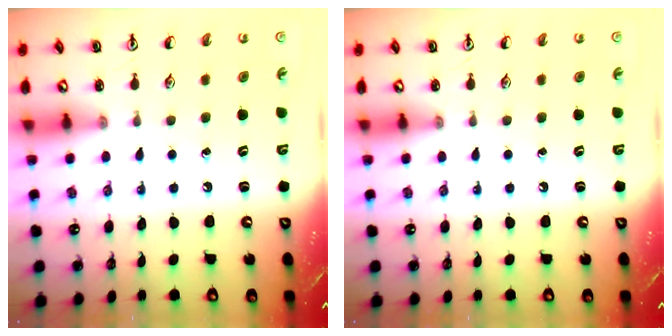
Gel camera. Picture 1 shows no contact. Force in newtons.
{"total": 0.0}